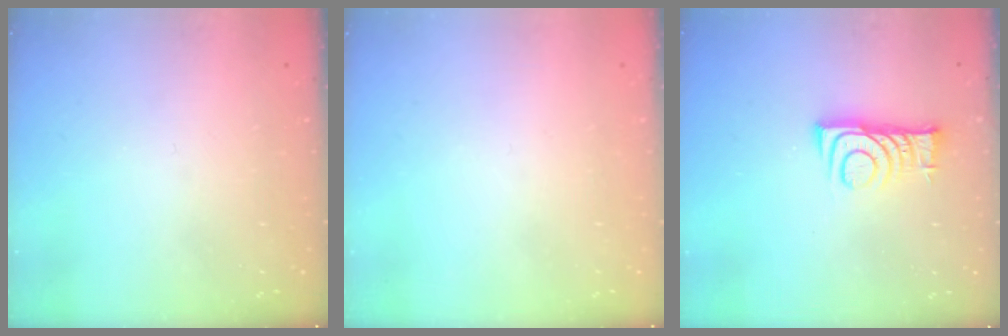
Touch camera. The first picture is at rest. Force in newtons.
{"total": 1.8, "press": 1.7, "slide": 0.1}
{"total": 8.9, "press": 8.9, "slide": 0.1}